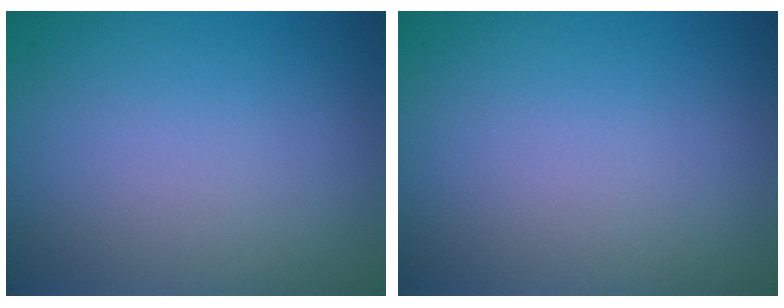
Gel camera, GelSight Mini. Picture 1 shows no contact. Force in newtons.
{"total": 0.0}